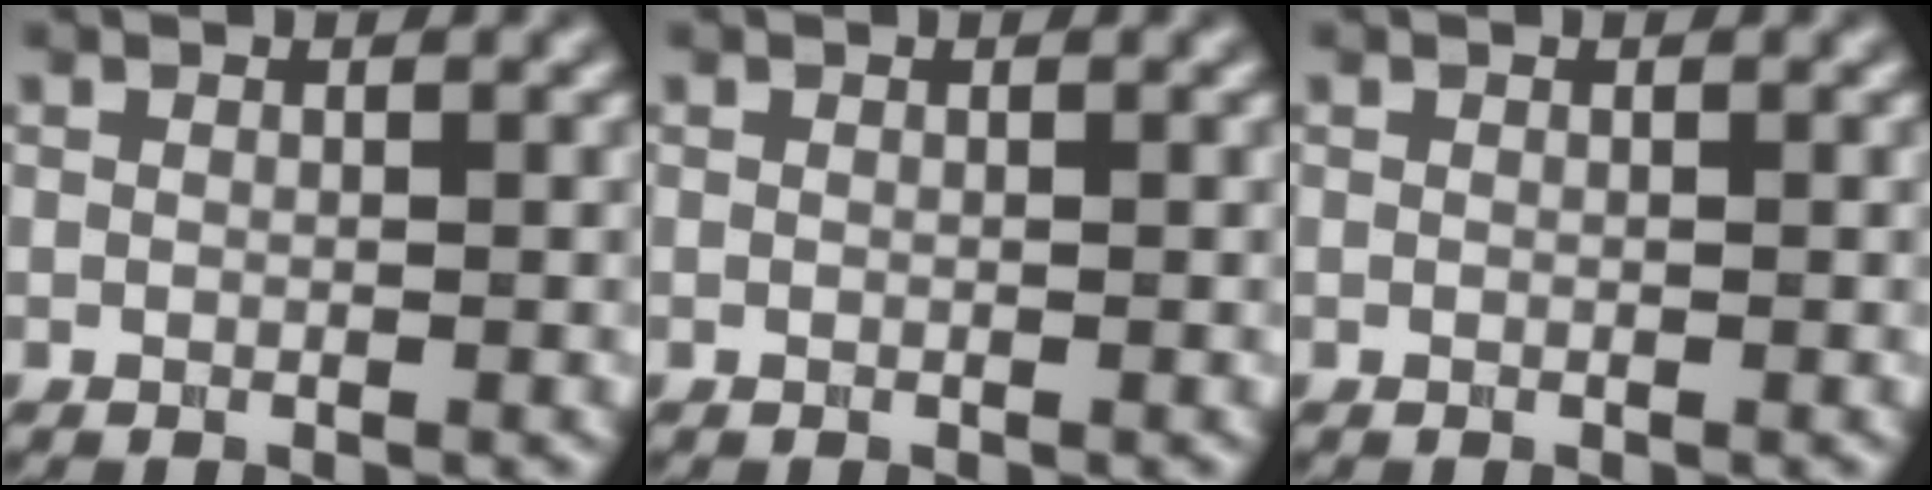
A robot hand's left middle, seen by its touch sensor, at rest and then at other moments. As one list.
[{"total": 0.0}, {"total": 0.0}]